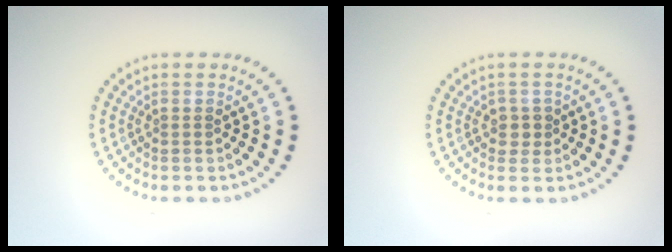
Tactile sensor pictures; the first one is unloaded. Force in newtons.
{"total": 1.3, "press": 1.1, "slide": 0.6}